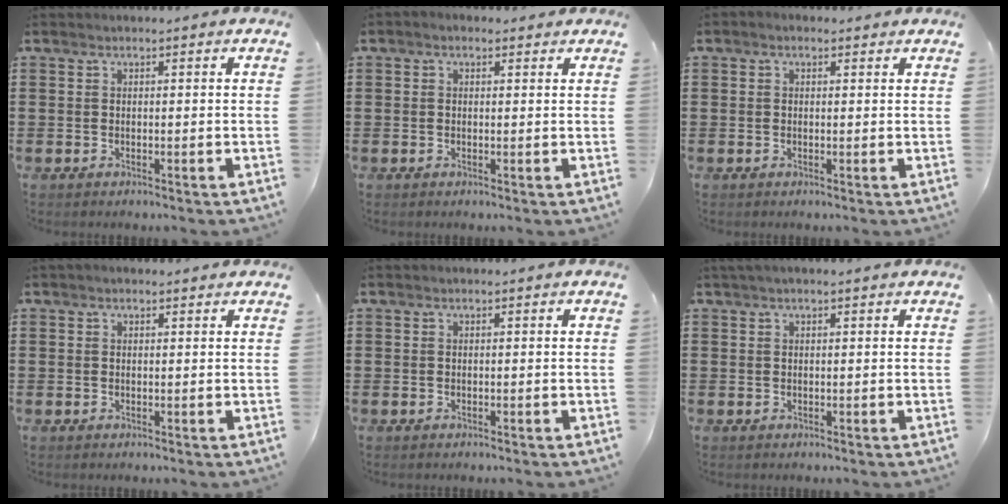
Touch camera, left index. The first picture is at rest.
{"total": 0.9, "force": [0.4, 0.6, 0.6], "torque": [-0.012, 0.006, 0.007]}
{"total": 0.8, "force": [0.2, 0.5, 0.5], "torque": [-0.011, 0.006, 0.003]}
{"total": 0.7, "force": [0.6, 0.4, 0.2], "torque": [-0.005, 0.002, 0.011]}
{"total": 0.0}
{"total": 0.7, "force": [0.4, 0.2, 0.5], "torque": [-0.011, 0.001, 0.008]}